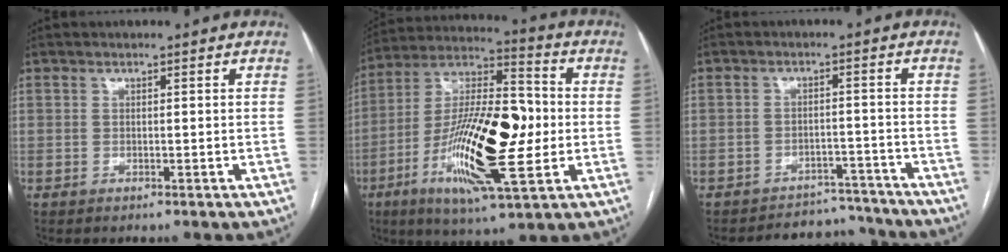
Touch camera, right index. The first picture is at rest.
{"total": 21.5, "force": [-3.6, 5.3, 20.5], "torque": [-0.396, 0.001, -0.061]}
{"total": 7.3, "force": [-6.9, 2.0, -1.5], "torque": [0.030, 0.028, -0.092]}